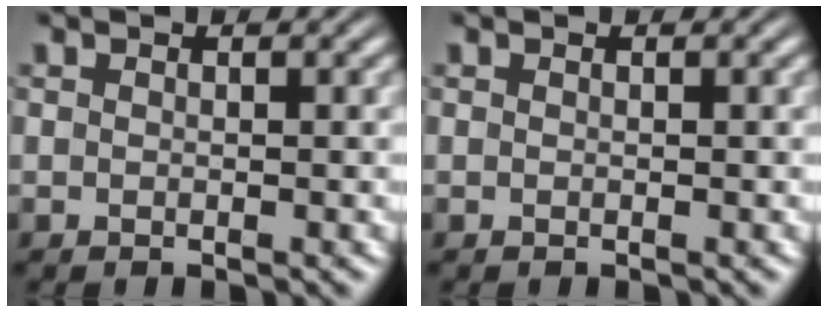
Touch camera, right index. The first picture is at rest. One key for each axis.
{"total": 0.0}